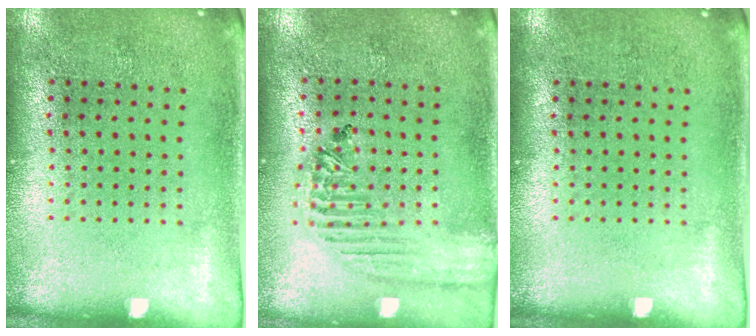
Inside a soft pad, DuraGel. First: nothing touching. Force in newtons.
{"total": 1.8, "press": 1.7, "slide": 0.7}
{"total": 0.0}